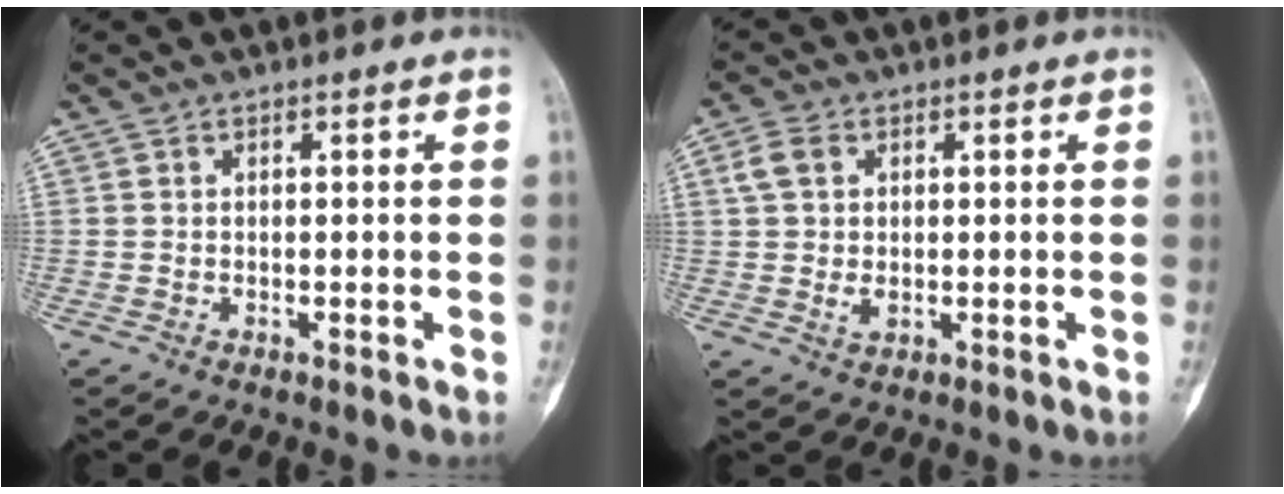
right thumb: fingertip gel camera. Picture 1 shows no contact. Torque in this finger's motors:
{"motor_torque": [-0.22, -0.16, 0.25, -0.20, 0.11]}